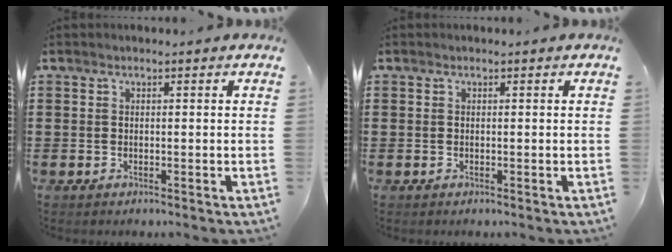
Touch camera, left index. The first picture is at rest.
{"total": 0.0}